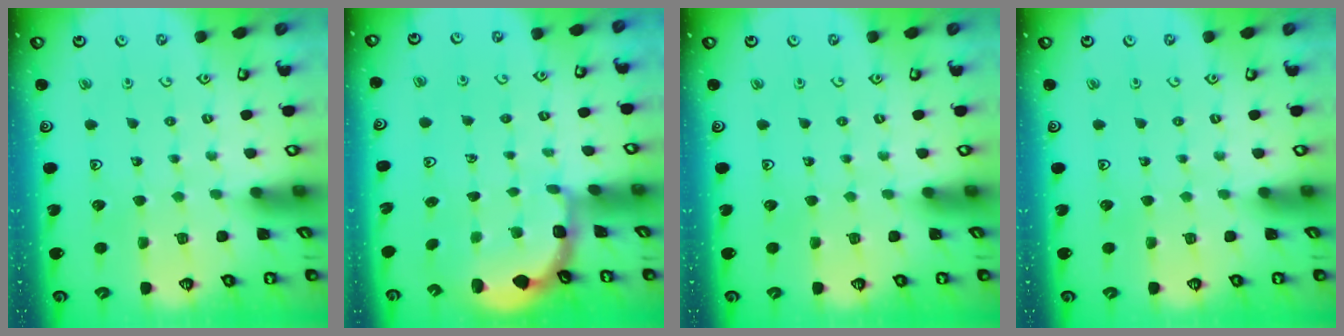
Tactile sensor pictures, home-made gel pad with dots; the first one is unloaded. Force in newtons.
{"total": 2.5, "press": 1.9, "slide": 1.6}
{"total": 0.0}
{"total": 0.0}